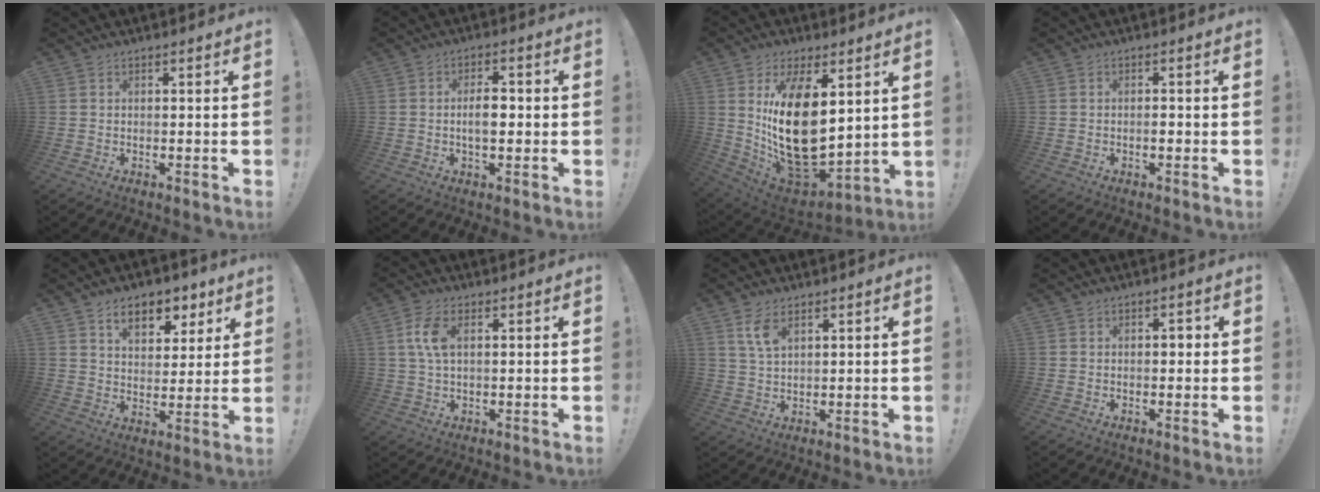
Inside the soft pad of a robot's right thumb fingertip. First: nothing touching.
{"total": 5.9, "force": [-0.7, 3.1, 4.9], "torque": [-0.078, 0.006, -0.019]}
{"total": 22.8, "force": [5.1, 12.4, 18.5], "torque": [-0.346, -0.062, 0.099]}
{"total": 1.3, "force": [-0.8, 0.6, 0.9], "torque": [-0.010, 0.001, -0.015]}
{"total": 10.1, "force": [5.9, 6.1, 5.4], "torque": [-0.071, -0.029, 0.105]}
{"total": 7.0, "force": [1.6, 3.9, 5.7], "torque": [-0.117, 0.003, 0.027]}
{"total": 5.8, "force": [3.2, 2.6, 4.1], "torque": [-0.072, -0.012, 0.058]}
{"total": 1.6, "force": [-0.3, 1.2, 1.1], "torque": [-0.011, 0.003, -0.012]}